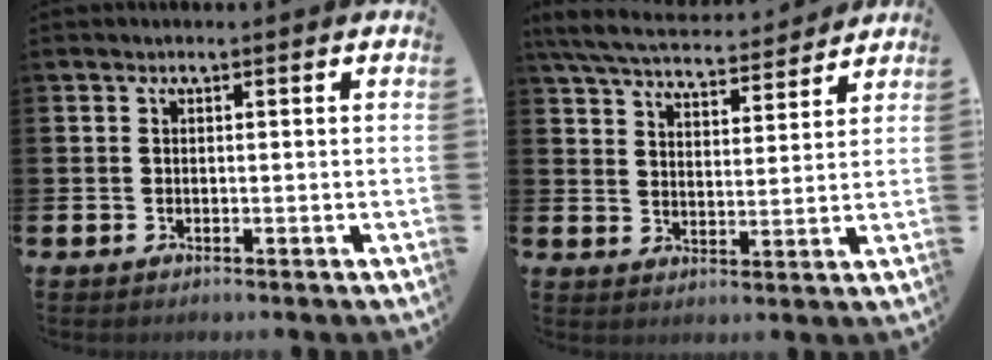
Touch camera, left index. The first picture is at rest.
{"total": 6.4, "force": [6.1, 1.0, 1.7], "torque": [-0.056, -0.037, 0.107]}